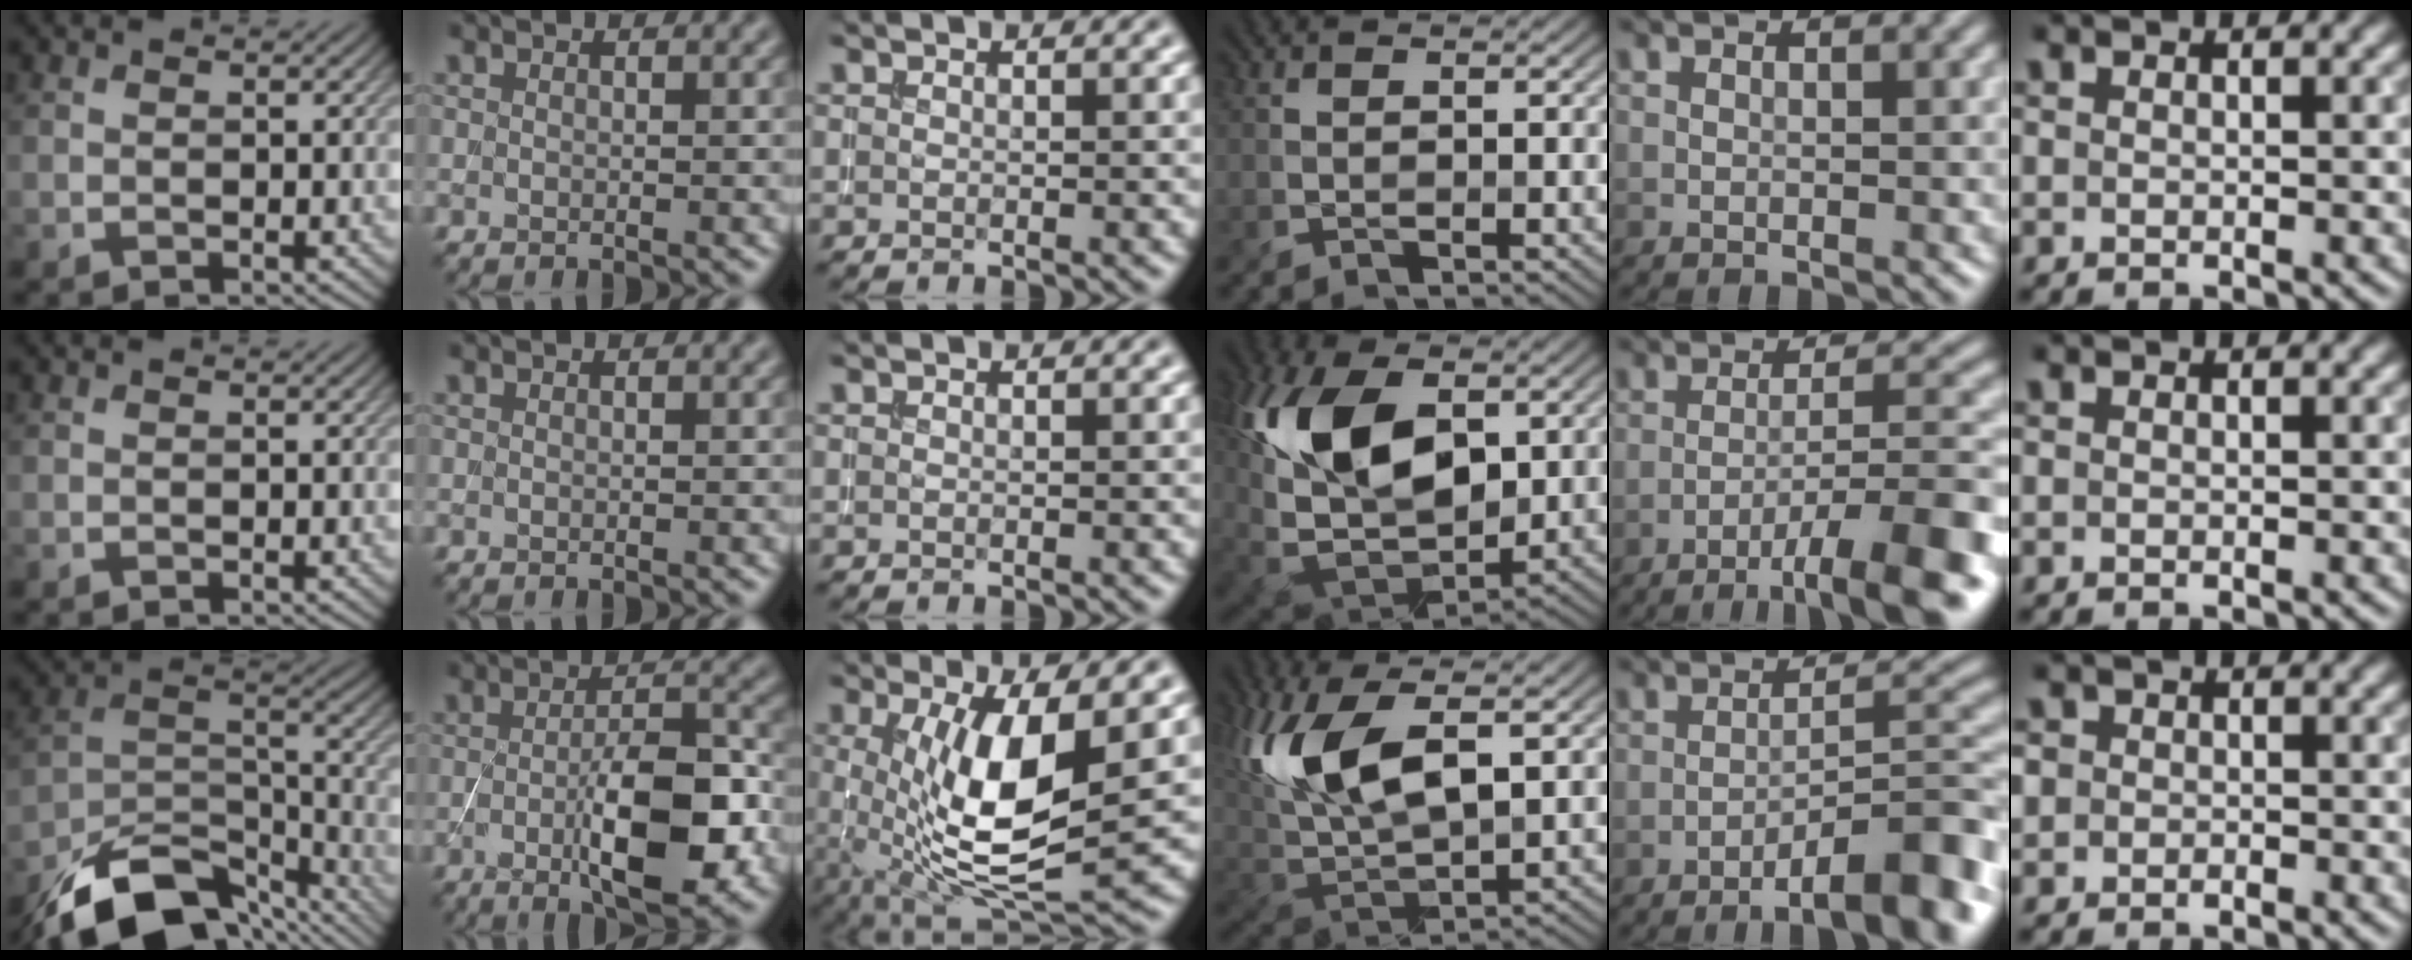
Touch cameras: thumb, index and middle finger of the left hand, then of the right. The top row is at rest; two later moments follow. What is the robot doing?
{"motion": "extract", "object": "backpack"}